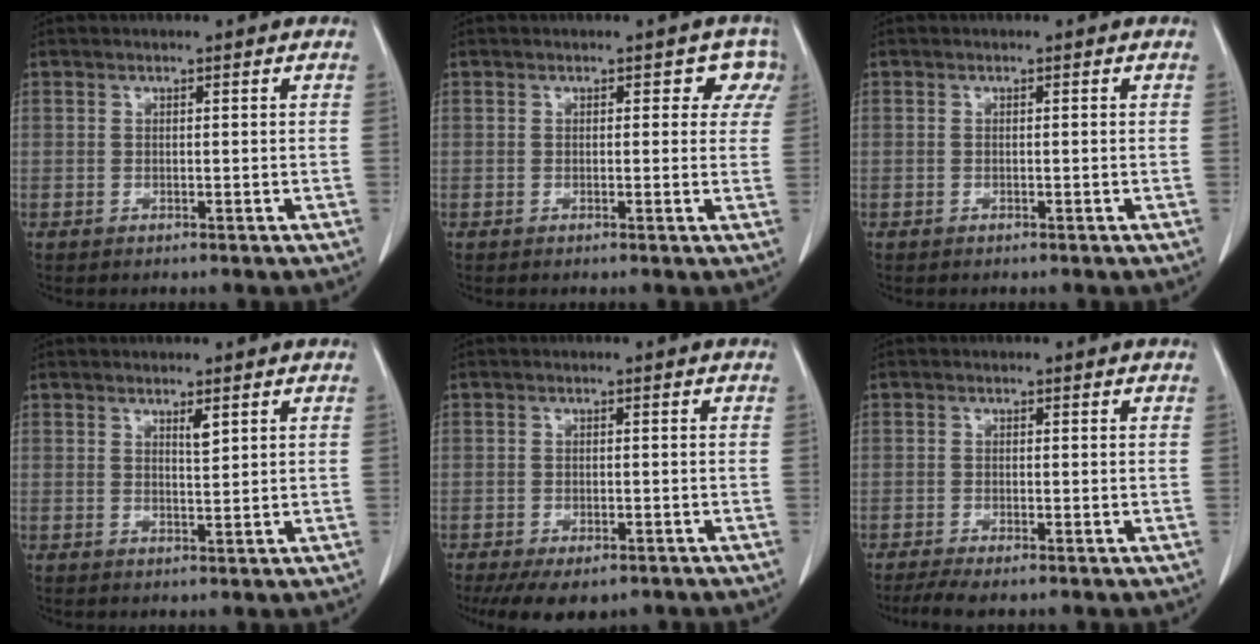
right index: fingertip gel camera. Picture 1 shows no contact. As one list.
[{"total": 3.0, "force": [1.4, 2.2, 1.5], "torque": [0.009, 0.006, 0.001]}, {"total": 0.0}, {"total": 1.6, "force": [1.0, 0.2, 1.3], "torque": [-0.025, -0.005, 0.018]}, {"total": 7.8, "force": [-5.6, 3.7, 4.0], "torque": [-0.054, -0.005, -0.078]}, {"total": 3.6, "force": [-2.7, 0.4, 2.3], "torque": [-0.037, -0.007, -0.046]}]